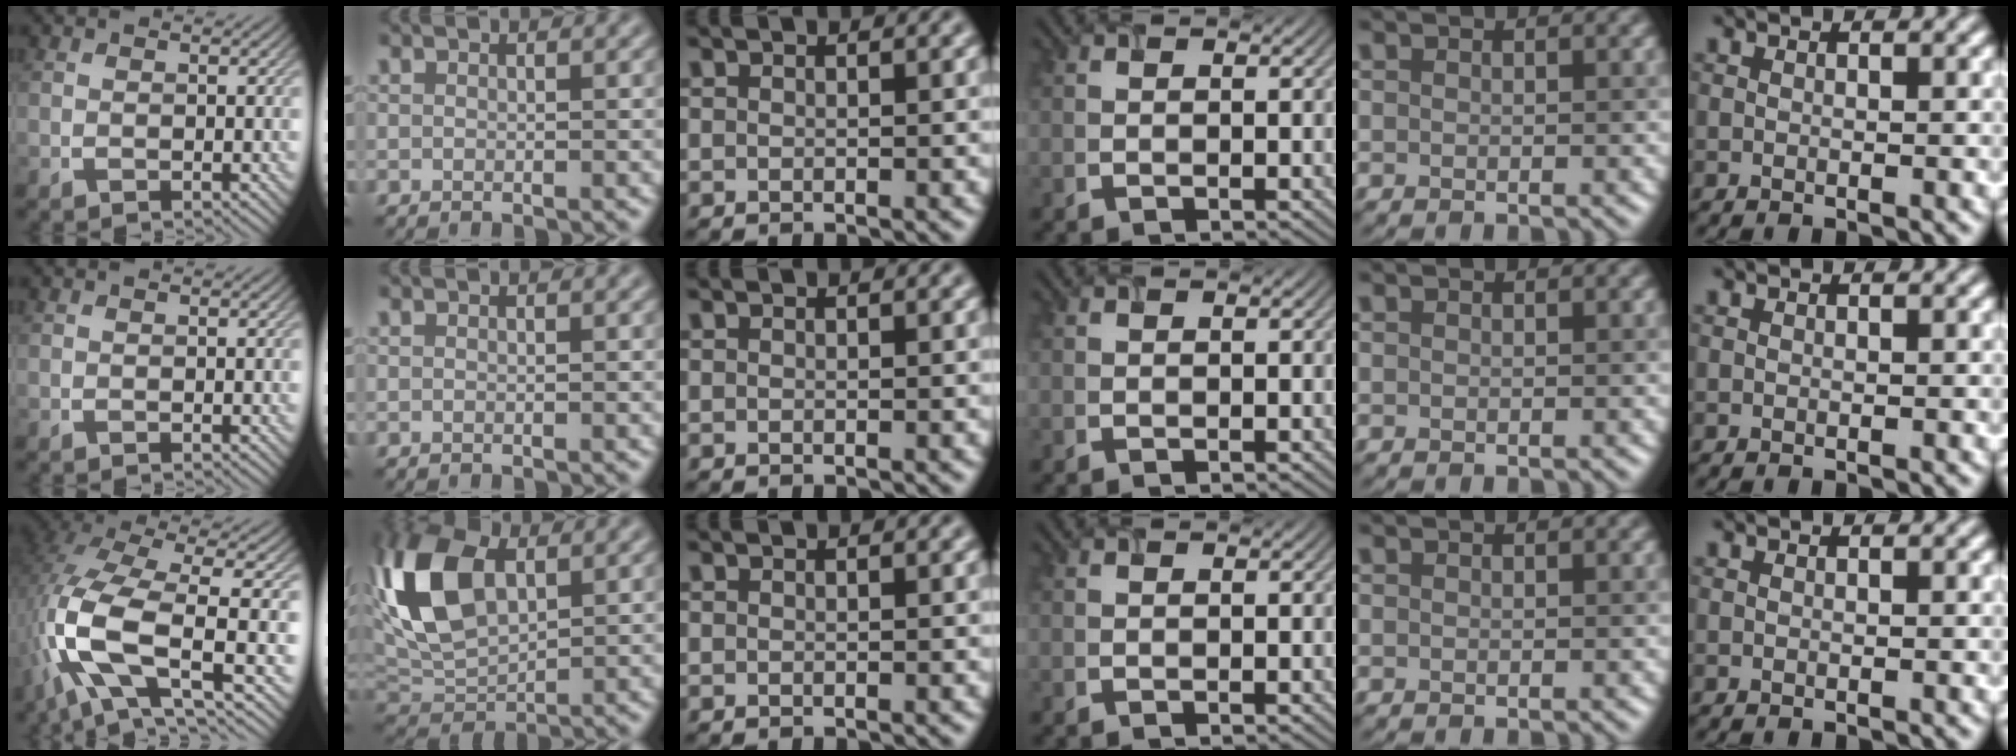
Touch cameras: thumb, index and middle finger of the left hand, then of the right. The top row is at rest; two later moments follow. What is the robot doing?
{"motion": "close", "object": "airpods case & airpods"}